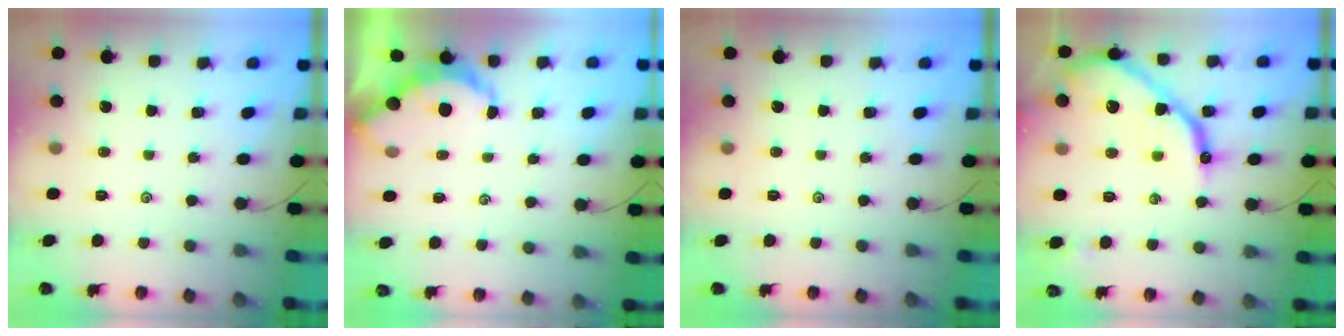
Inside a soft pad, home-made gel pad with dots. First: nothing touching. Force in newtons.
{"total": 4.2, "press": 4.1, "slide": 0.4}
{"total": 0.0}
{"total": 17.2, "press": 17.1, "slide": 1.6}